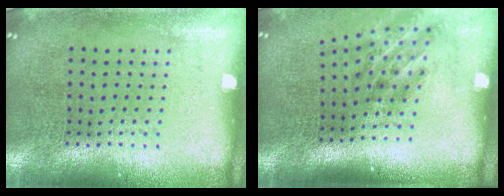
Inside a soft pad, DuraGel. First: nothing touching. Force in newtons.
{"total": 1.9, "press": 1.2, "slide": 1.5}